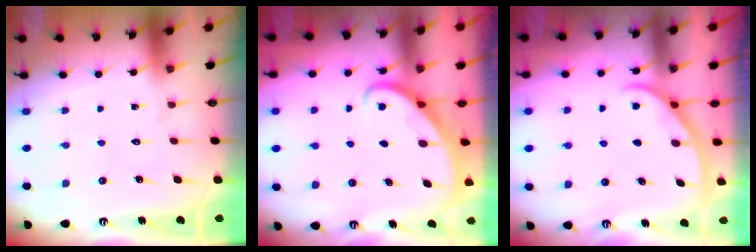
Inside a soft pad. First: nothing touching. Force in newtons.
{"total": 2.7, "press": 2.7, "slide": 0.2}
{"total": 2.4, "press": 2.4, "slide": 0.4}